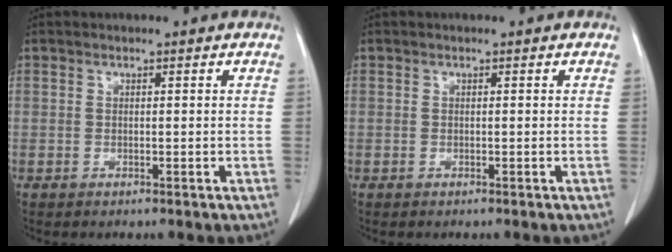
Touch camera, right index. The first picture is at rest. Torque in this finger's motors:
{"motor_torque": [-0.03, 0.02, 0.02, 0.00]}